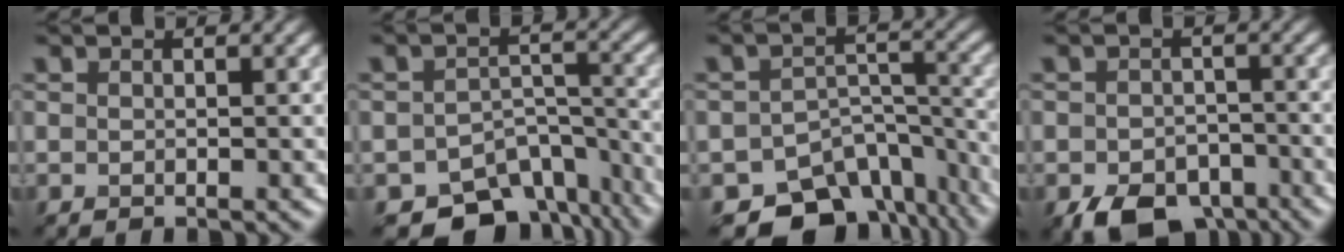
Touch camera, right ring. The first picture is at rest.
{"total": 8.8, "force": [-6.6, 4.9, 3.1], "torque": [-0.029, -0.008, -0.090]}
{"total": 11.0, "force": [-8.4, 6.3, 3.2], "torque": [-0.033, -0.010, -0.107]}
{"total": 6.4, "force": [-4.1, 3.8, 3.2], "torque": [-0.049, -0.011, -0.065]}